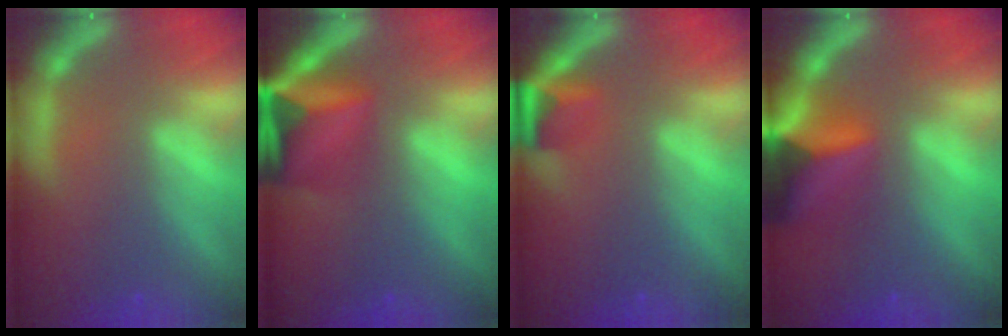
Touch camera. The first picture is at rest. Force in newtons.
{"total": 9.0}
{"total": 2.9}
{"total": 7.9}